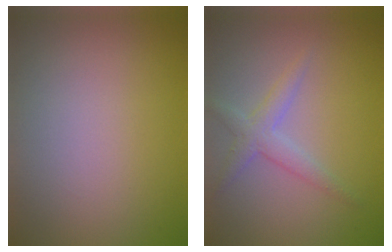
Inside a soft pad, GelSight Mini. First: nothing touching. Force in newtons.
{"total": 2.3, "press": 2.3, "slide": 0.1}